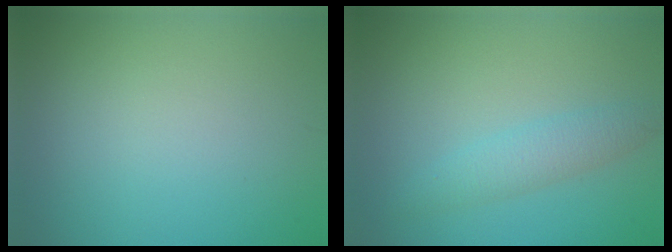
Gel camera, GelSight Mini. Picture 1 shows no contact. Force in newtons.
{"total": 2.5, "press": 2.5, "slide": 0.1}